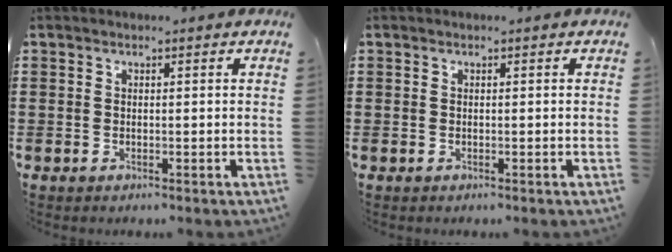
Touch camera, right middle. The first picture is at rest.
{"total": 0.0}